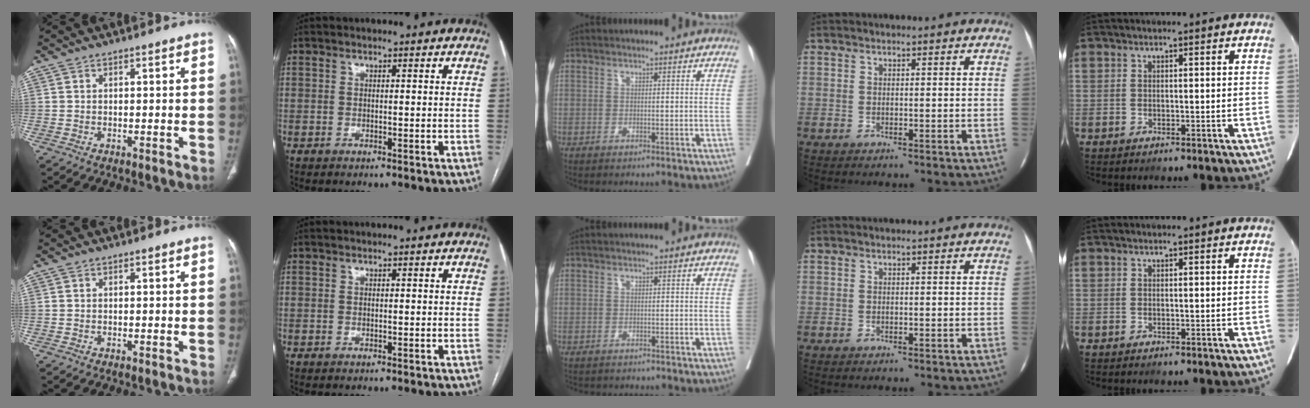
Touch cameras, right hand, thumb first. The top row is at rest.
{"middle": {"total": 2.2, "force": [-1.9, 1.1, 0.1], "torque": [-0.011, -0.002, -0.030]}}